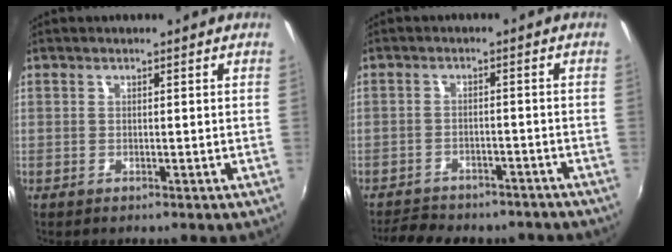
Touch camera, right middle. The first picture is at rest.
{"total": 11.0, "force": [-9.5, 4.0, 3.8], "torque": [-0.096, -0.005, -0.129]}